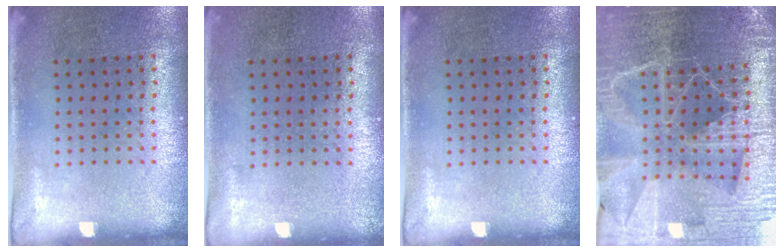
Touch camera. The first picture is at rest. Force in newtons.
{"total": 0.0}
{"total": 0.0}
{"total": 6.1, "press": 5.3, "slide": 2.9}